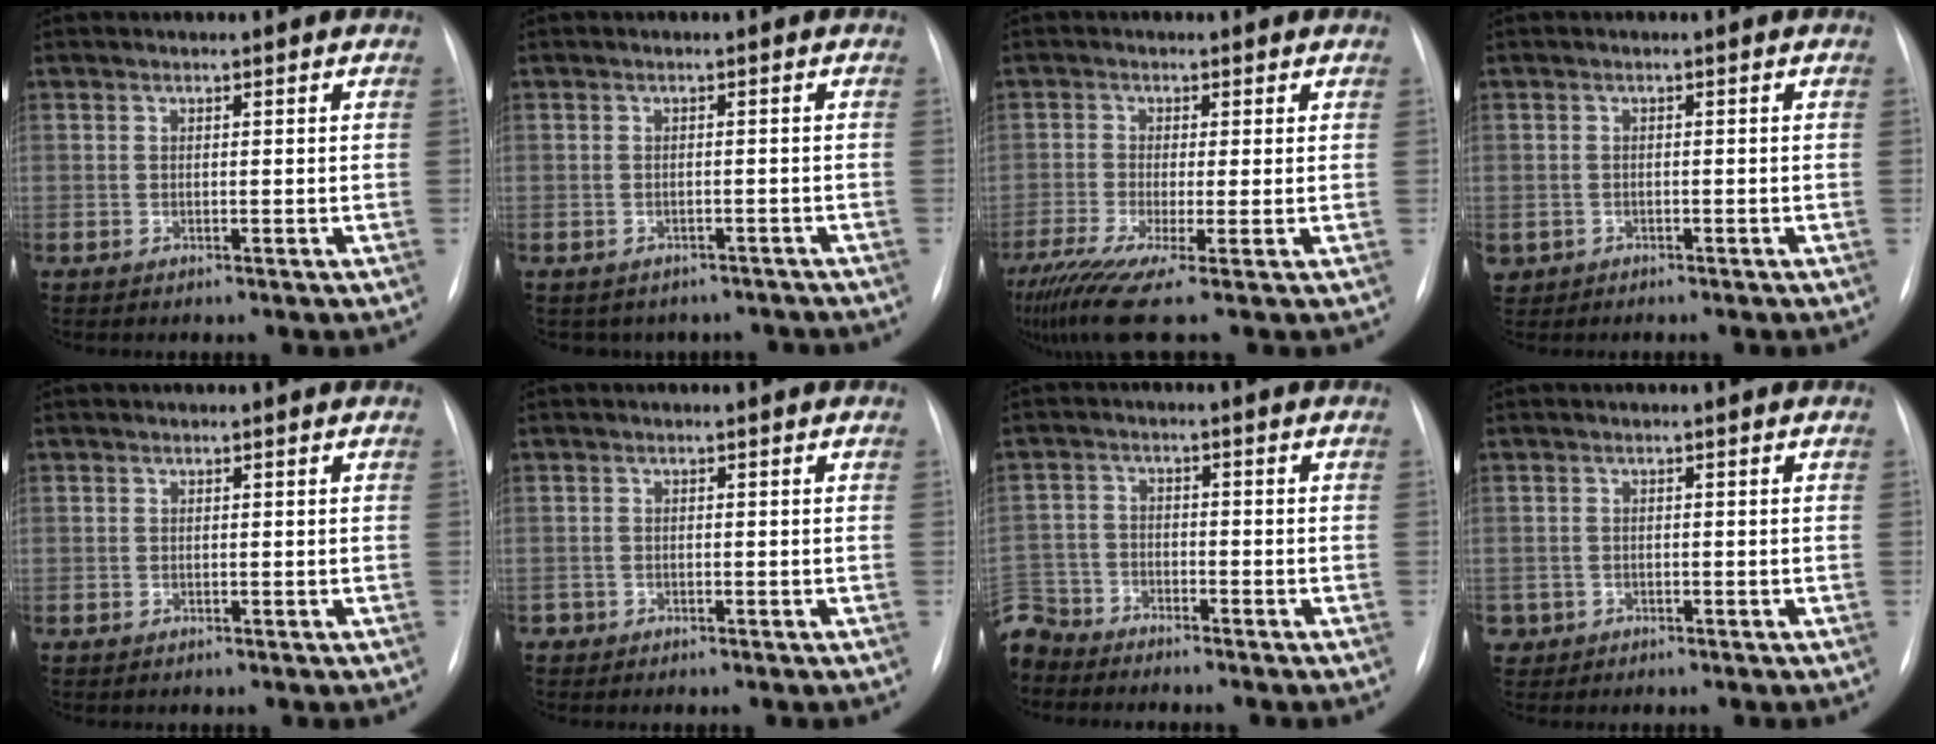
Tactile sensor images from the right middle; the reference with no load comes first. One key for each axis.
{"total": 6.5, "fx": -5.5, "fy": 3.5, "fz": 0.5, "tx": 0.004, "ty": 0.019, "tz": -0.056}
{"total": 9.3, "fx": -5.8, "fy": 0.4, "fz": 7.3, "tx": -0.130, "ty": -0.030, "tz": -0.102}
{"total": 2.5, "fx": -1.5, "fy": 2.0, "fz": 0.3, "tx": -0.008, "ty": 0.001, "tz": -0.023}
{"total": 0.0}
{"total": 0.7, "fx": -0.5, "fy": 0.6, "fz": -0.1, "tx": -0.002, "ty": 0.003, "tz": -0.010}
{"total": 7.6, "fx": -7.0, "fy": 2.9, "fz": 0.4, "tx": -0.014, "ty": -0.003, "tz": -0.139}
{"total": 1.8, "fx": -0.8, "fy": 1.6, "fz": 0.0, "tx": -0.001, "ty": 0.007, "tz": -0.010}